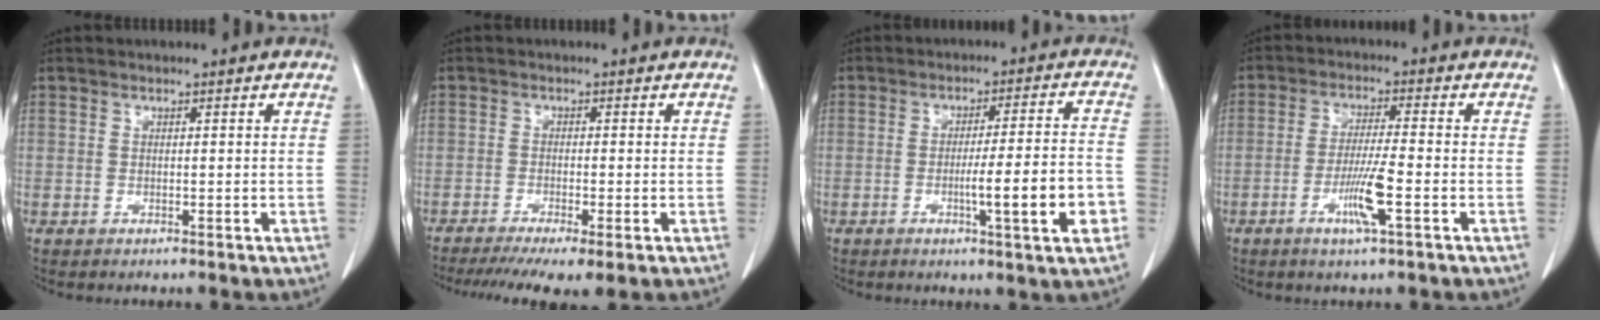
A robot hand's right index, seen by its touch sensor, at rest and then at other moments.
{"total": 8.6, "force": [-6.0, 1.1, 6.0], "torque": [-0.094, -0.015, -0.098]}
{"total": 10.3, "force": [-3.2, -0.1, 9.8], "torque": [-0.146, -0.004, -0.048]}
{"total": 6.5, "force": [-2.5, -0.1, 6.0], "torque": [-0.114, -0.010, -0.048]}